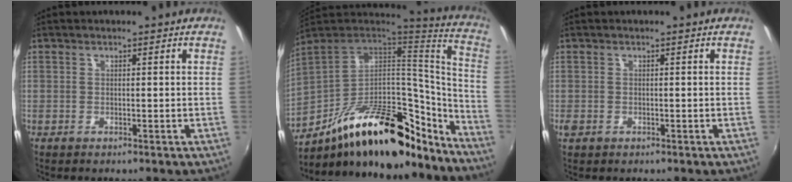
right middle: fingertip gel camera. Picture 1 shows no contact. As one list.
[{"total": 25.8, "force": [-18.0, 10.3, 15.3], "torque": [-0.228, 0.028, -0.270]}, {"total": 1.3, "force": [-0.6, 1.0, 0.7], "torque": [-0.014, -0.004, -0.011]}]